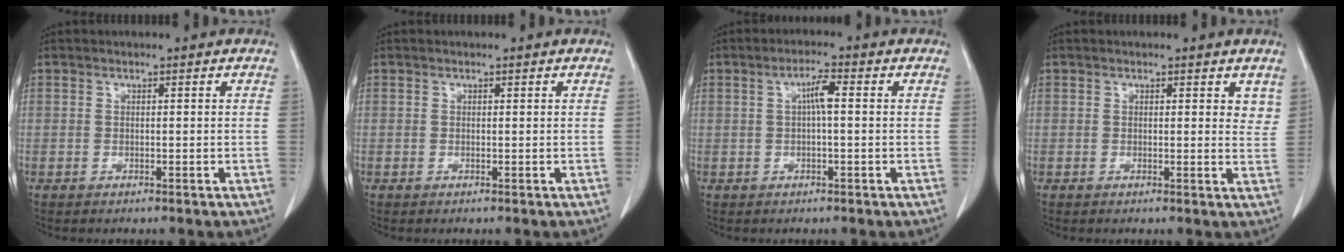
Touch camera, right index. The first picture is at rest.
{"total": 0.0}
{"total": 3.2, "force": [0.4, 0.4, 3.2], "torque": [-0.058, 0.006, 0.007]}
{"total": 2.3, "force": [1.6, 1.1, 1.3], "torque": [-0.003, -0.008, 0.013]}